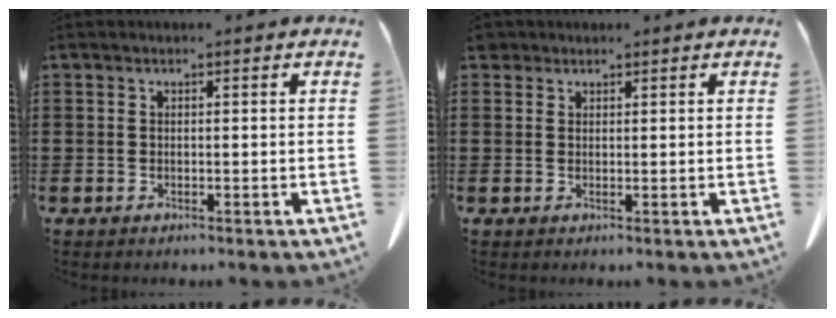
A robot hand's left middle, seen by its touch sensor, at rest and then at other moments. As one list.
[{"total": 1.3, "force": [1.1, 0.8, 0.2], "torque": [-0.008, 0.005, 0.021]}]